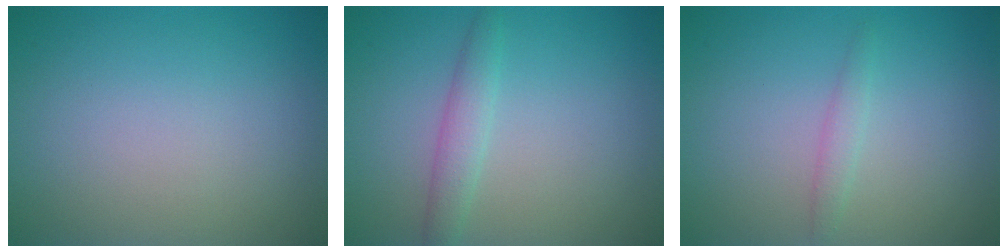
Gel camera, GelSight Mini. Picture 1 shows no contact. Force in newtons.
{"total": 2.0, "press": 2.0, "slide": 0.0}
{"total": 1.0, "press": 1.0, "slide": 0.1}